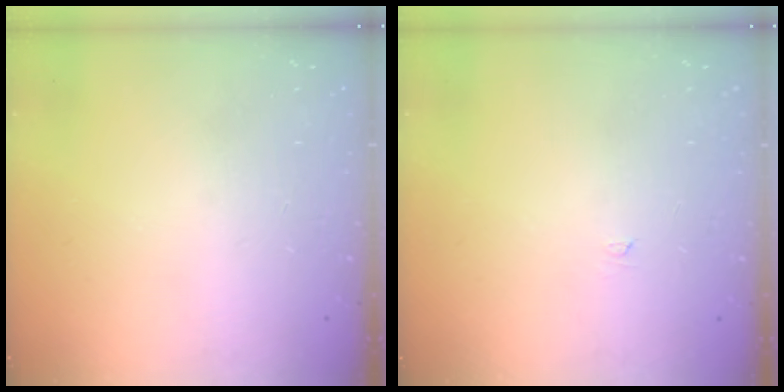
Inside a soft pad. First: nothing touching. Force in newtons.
{"total": 2.6, "press": 2.6, "slide": 0.3}